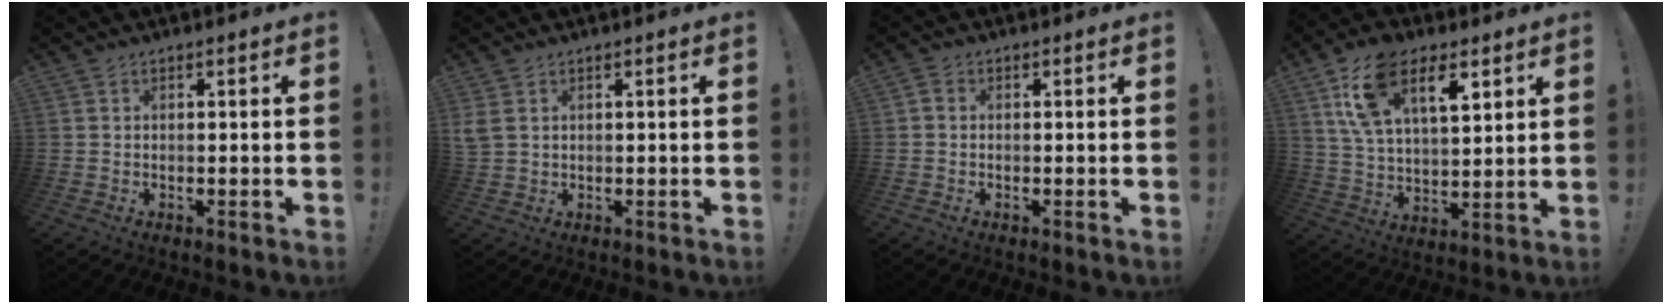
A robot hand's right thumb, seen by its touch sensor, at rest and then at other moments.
{"total": 3.4, "force": [1.4, 2.3, 2.0], "torque": [-0.043, -0.003, 0.028]}
{"total": 1.2, "force": [-0.3, 1.0, 0.6], "torque": [-0.013, 0.004, -0.005]}
{"total": 16.2, "force": [8.6, 8.5, 10.9], "torque": [-0.180, -0.027, 0.155]}